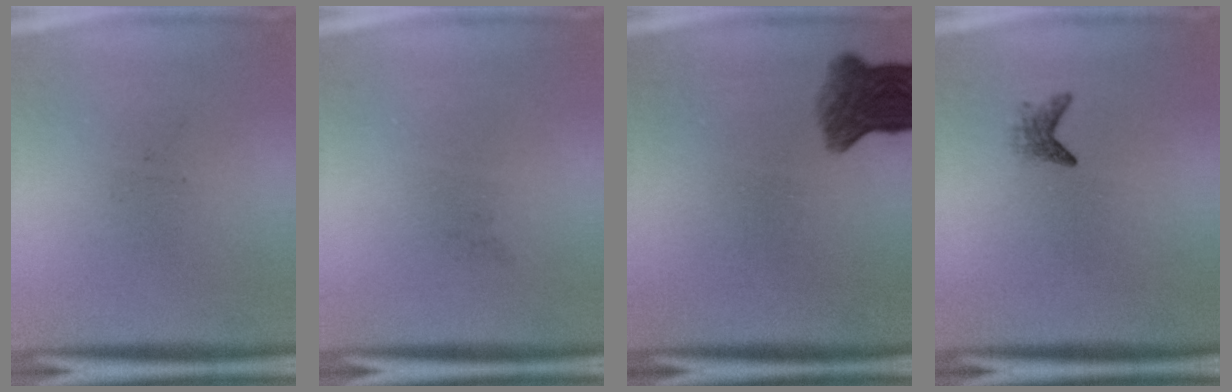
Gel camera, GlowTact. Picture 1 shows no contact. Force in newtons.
{"total": 0.0}
{"total": 6.2}
{"total": 1.5}